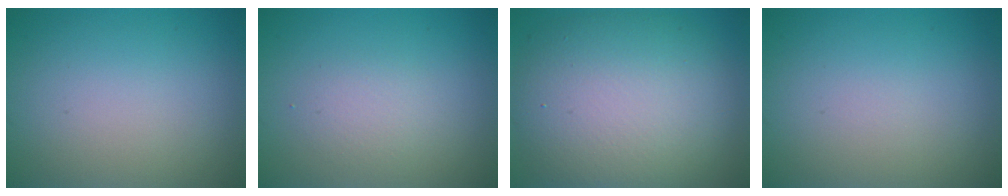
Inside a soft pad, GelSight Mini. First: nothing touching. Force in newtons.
{"total": 1.6, "press": 1.6, "slide": 0.1}
{"total": 10.5, "press": 10.5, "slide": 0.9}
{"total": 0.0}